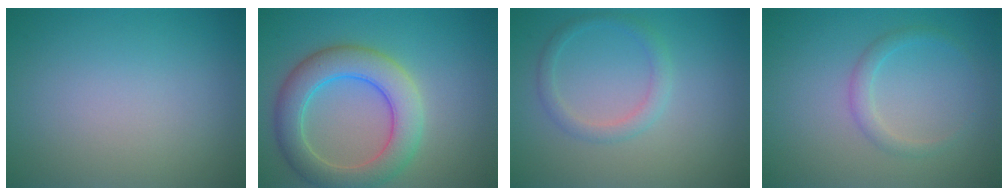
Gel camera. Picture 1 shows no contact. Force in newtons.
{"total": 6.3, "press": 6.3, "slide": 0.3}
{"total": 1.9, "press": 1.8, "slide": 0.1}
{"total": 1.6, "press": 1.6, "slide": 0.1}